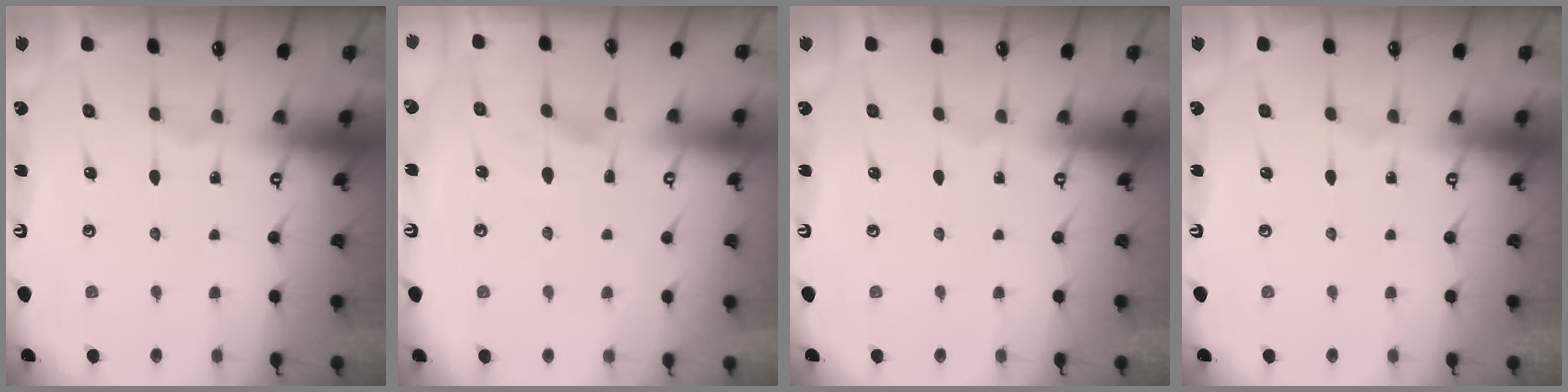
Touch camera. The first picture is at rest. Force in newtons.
{"total": 2.3, "press": 2.0, "slide": 1.2}
{"total": 0.0}
{"total": 0.0}